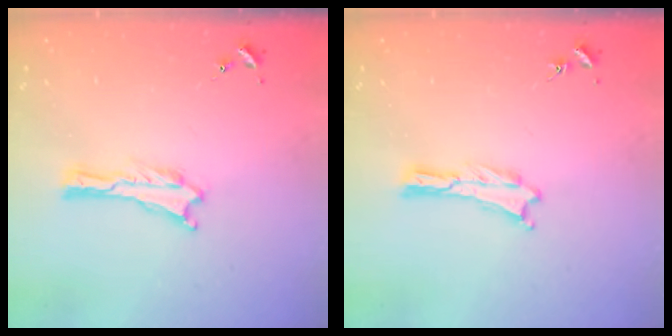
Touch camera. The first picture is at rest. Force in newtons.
{"total": 0.0}